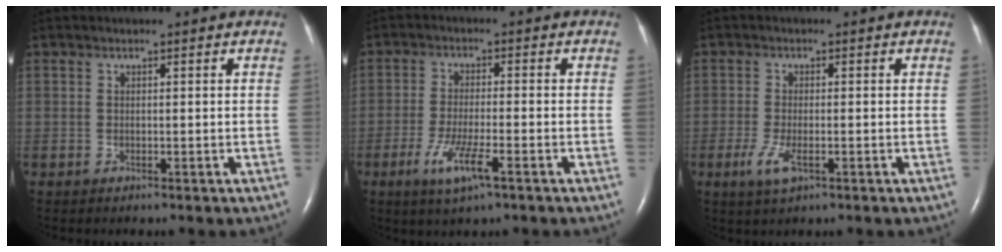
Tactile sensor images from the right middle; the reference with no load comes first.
{"total": 6.2, "force": [-3.1, 0.6, 5.4], "torque": [-0.107, -0.011, -0.056]}
{"total": 3.7, "force": [-1.5, 1.1, 3.2], "torque": [-0.076, -0.008, -0.027]}